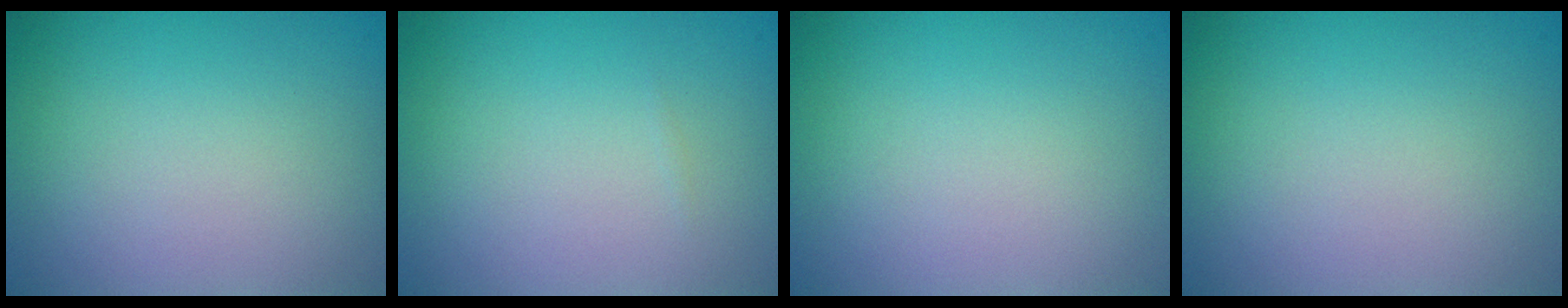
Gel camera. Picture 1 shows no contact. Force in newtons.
{"total": 0.0}
{"total": 0.0}
{"total": 0.0}